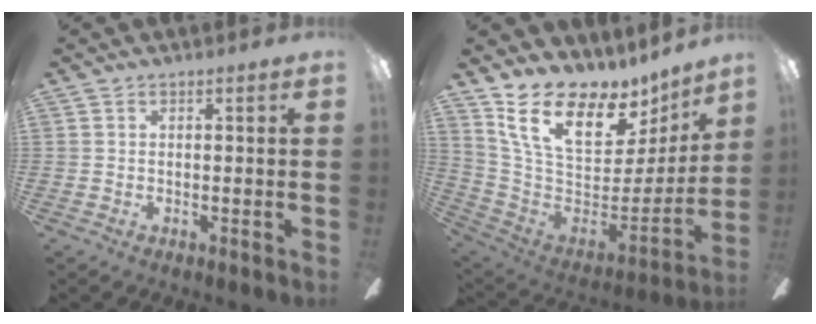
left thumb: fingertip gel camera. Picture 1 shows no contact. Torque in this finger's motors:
{"motor_torque": [0.49, 0.45, 0.92, -1.85, 0.13]}